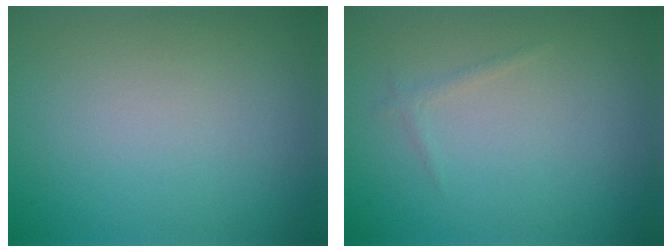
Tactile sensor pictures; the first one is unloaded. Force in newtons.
{"total": 0.7, "press": 0.7, "slide": 0.0}